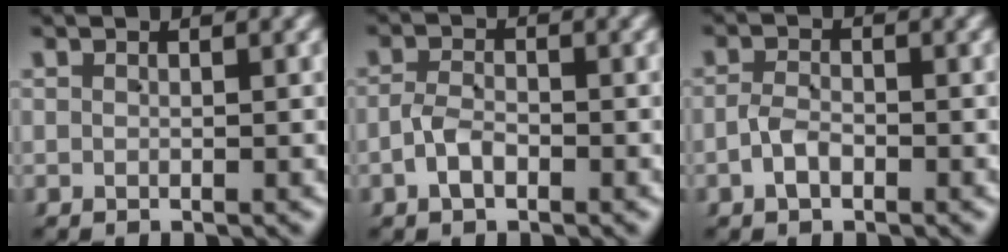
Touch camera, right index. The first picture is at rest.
{"total": 2.1, "force": [-1.3, 1.2, 1.1], "torque": [-0.017, 0.007, -0.027]}
{"total": 1.8, "force": [-1.3, 1.0, 0.9], "torque": [-0.013, 0.006, -0.026]}